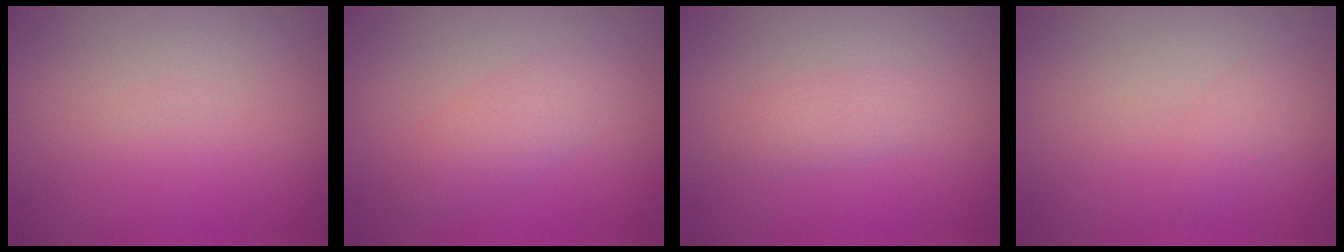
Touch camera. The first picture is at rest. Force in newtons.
{"total": 2.3, "press": 2.3, "slide": 0.2}
{"total": 1.5, "press": 1.5, "slide": 0.0}
{"total": 0.9, "press": 0.9, "slide": 0.2}